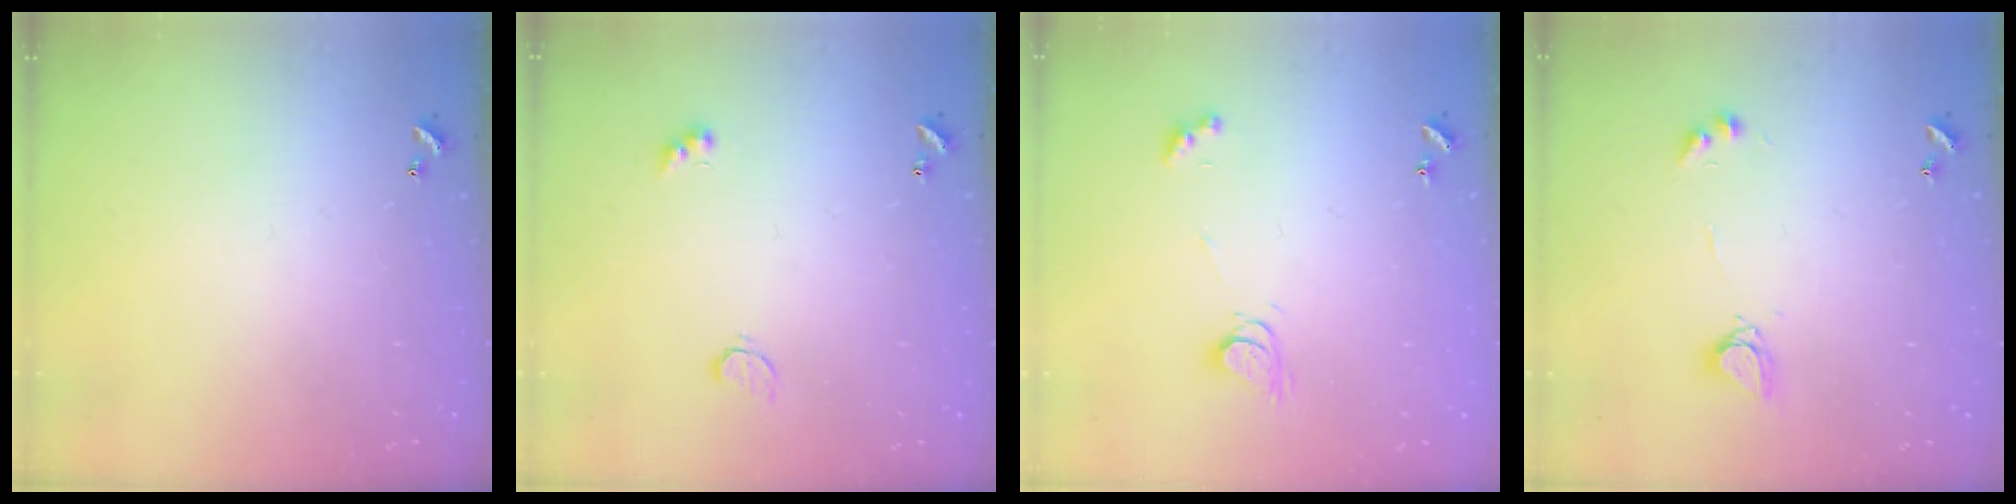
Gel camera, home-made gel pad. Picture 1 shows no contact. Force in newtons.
{"total": 4.5, "press": 4.5, "slide": 0.8}
{"total": 4.0, "press": 4.0, "slide": 0.2}
{"total": 4.9, "press": 4.9, "slide": 0.3}